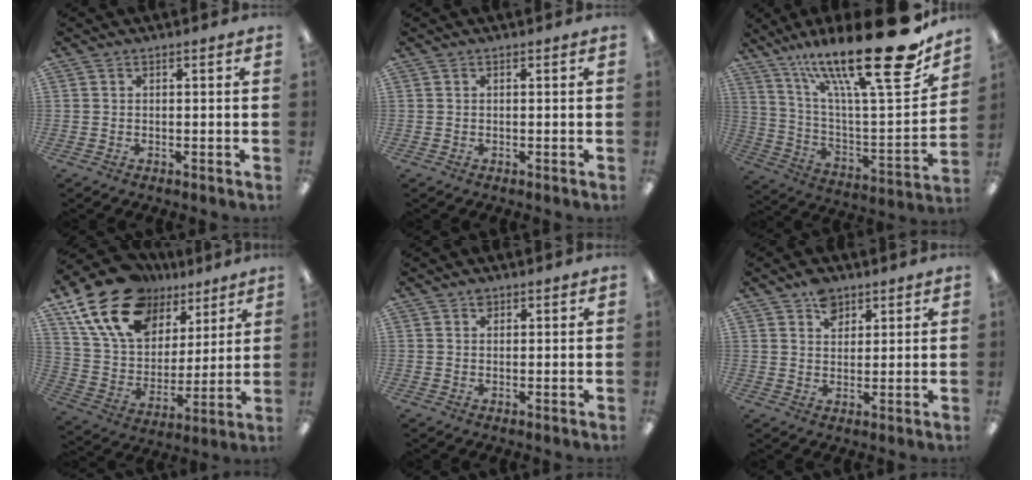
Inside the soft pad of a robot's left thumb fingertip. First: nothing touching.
{"total": 0.0}
{"total": 28.2, "force": [18.7, 6.8, 20.0], "torque": [-0.315, -0.120, 0.303]}
{"total": 20.3, "force": [12.7, 12.4, 9.8], "torque": [-0.187, -0.055, 0.239]}
{"total": 1.4, "force": [0.9, 0.8, 0.7], "torque": [-0.007, -0.002, 0.014]}
{"total": 5.4, "force": [3.5, 3.5, 2.2], "torque": [-0.030, -0.009, 0.062]}